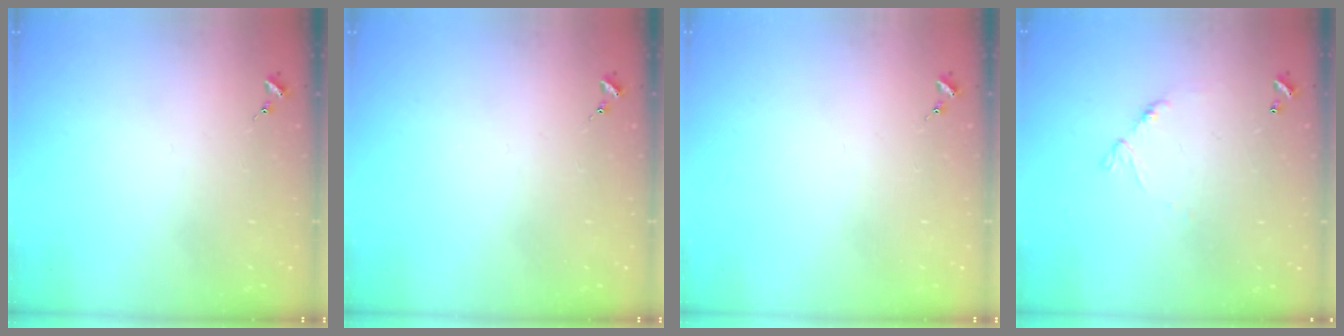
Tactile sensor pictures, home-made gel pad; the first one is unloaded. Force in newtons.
{"total": 0.0}
{"total": 0.0}
{"total": 6.8, "press": 6.8, "slide": 0.5}